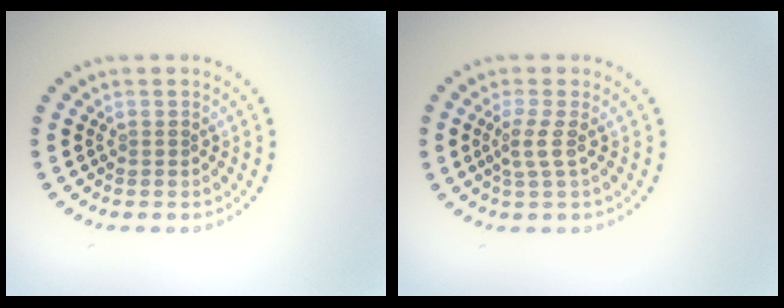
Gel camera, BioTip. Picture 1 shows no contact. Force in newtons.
{"total": 1.7, "press": 1.3, "slide": 1.0}